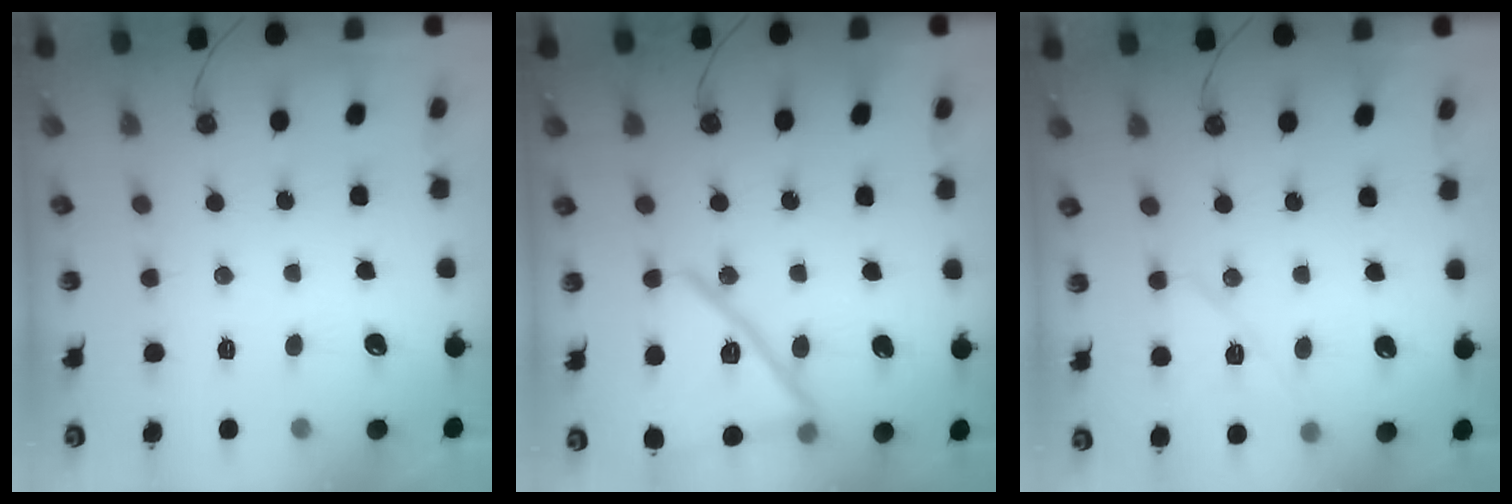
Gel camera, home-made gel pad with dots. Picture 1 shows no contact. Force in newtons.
{"total": 21.2, "press": 18.4, "slide": 10.5}
{"total": 9.1, "press": 8.6, "slide": 3.1}